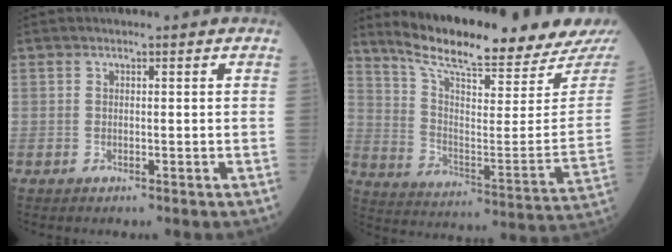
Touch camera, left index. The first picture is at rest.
{"total": 20.8, "force": [18.6, 0.3, 9.4], "torque": [-0.161, -0.067, 0.276]}